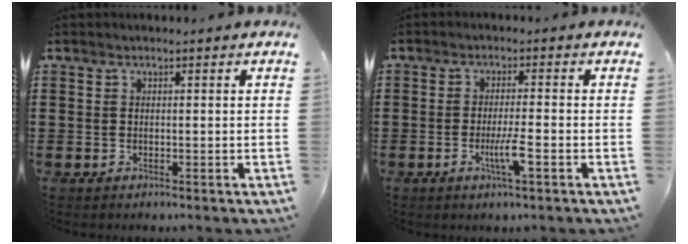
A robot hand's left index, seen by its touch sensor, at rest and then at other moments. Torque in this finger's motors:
{"motor_torque": [0.31, 0.24, 0.15, 0.06]}